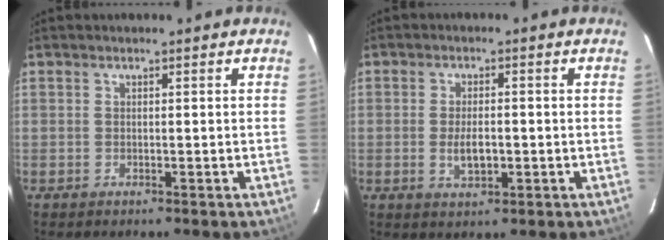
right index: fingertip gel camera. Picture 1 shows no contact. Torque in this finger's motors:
{"motor_torque": [0.13, 0.01, 0.06, 0.03]}